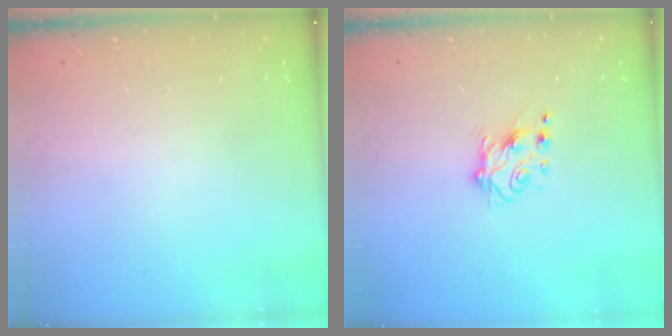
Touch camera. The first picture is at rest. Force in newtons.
{"total": 5.6, "press": 5.6, "slide": 0.8}